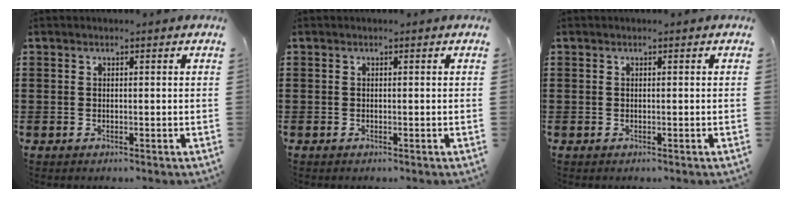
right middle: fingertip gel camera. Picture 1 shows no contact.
{"total": 0.0}
{"total": 0.0}